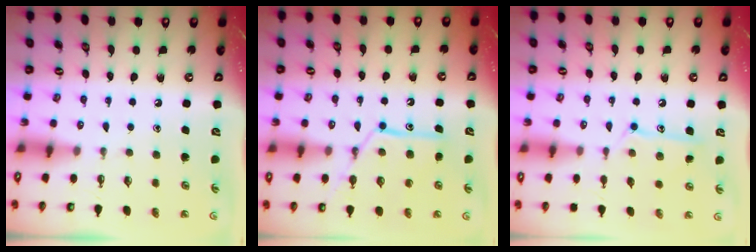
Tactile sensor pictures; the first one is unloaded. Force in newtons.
{"total": 12.8, "press": 12.7, "slide": 1.1}
{"total": 11.1, "press": 11.1, "slide": 0.2}